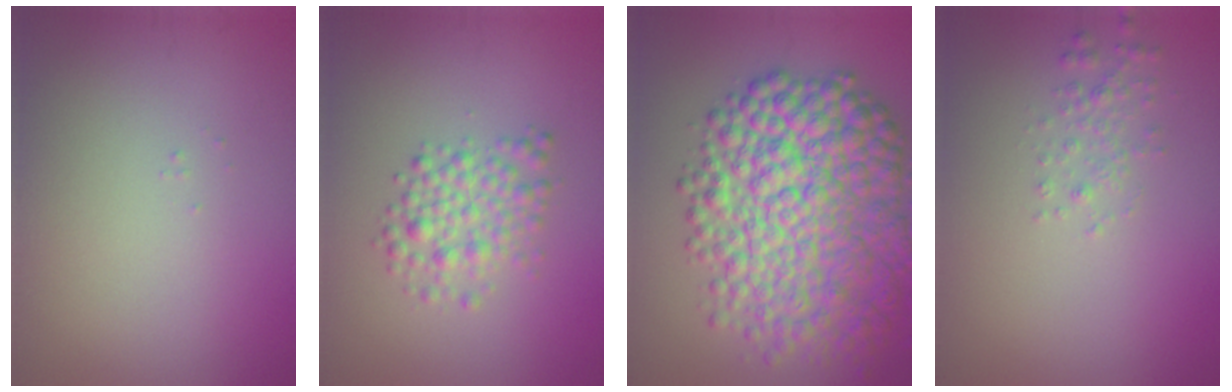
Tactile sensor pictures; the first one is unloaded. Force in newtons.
{"total": 3.1, "press": 3.1, "slide": 0.1}
{"total": 11.7, "press": 11.7, "slide": 0.2}
{"total": 1.4, "press": 1.4, "slide": 0.0}